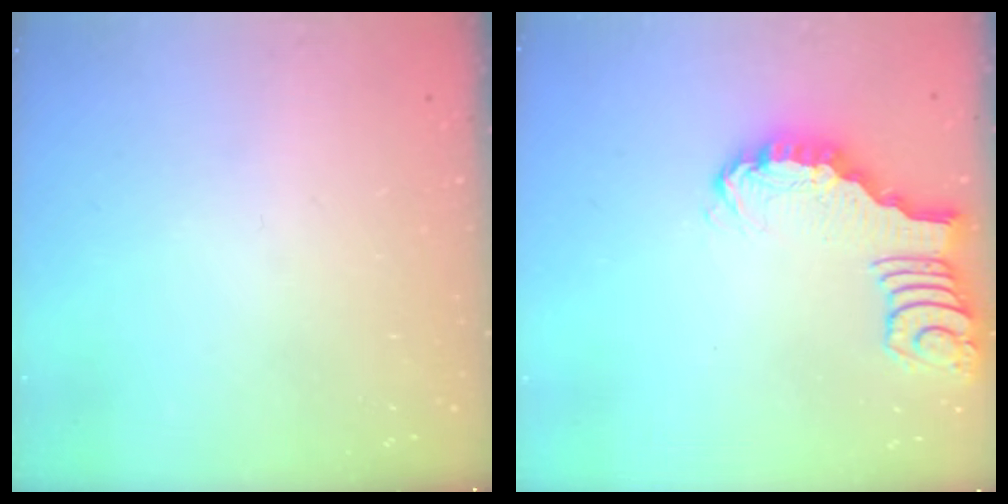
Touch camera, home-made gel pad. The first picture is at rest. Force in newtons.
{"total": 2.7, "press": 2.7, "slide": 0.4}